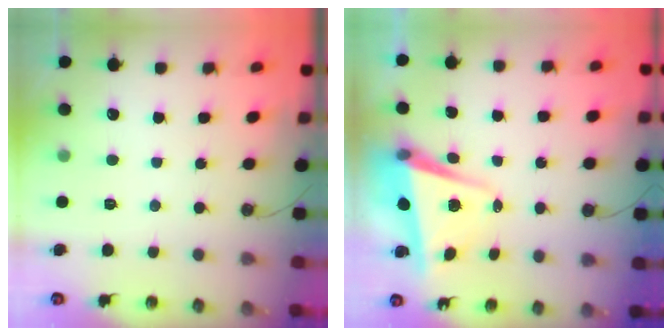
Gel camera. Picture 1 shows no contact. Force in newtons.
{"total": 5.6, "press": 5.4, "slide": 1.3}